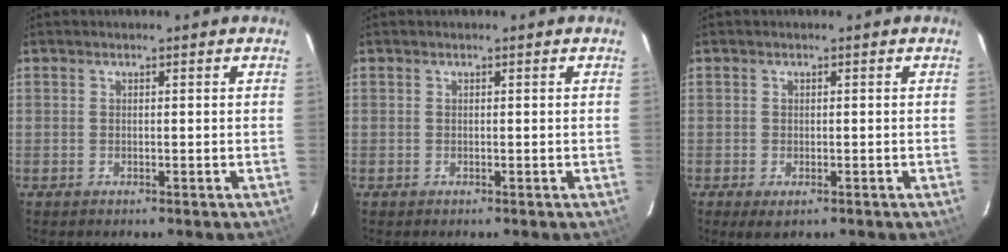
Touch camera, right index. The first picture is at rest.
{"total": 0.0}
{"total": 2.6, "force": [-1.4, 1.4, 1.8], "torque": [-0.034, -0.010, -0.020]}